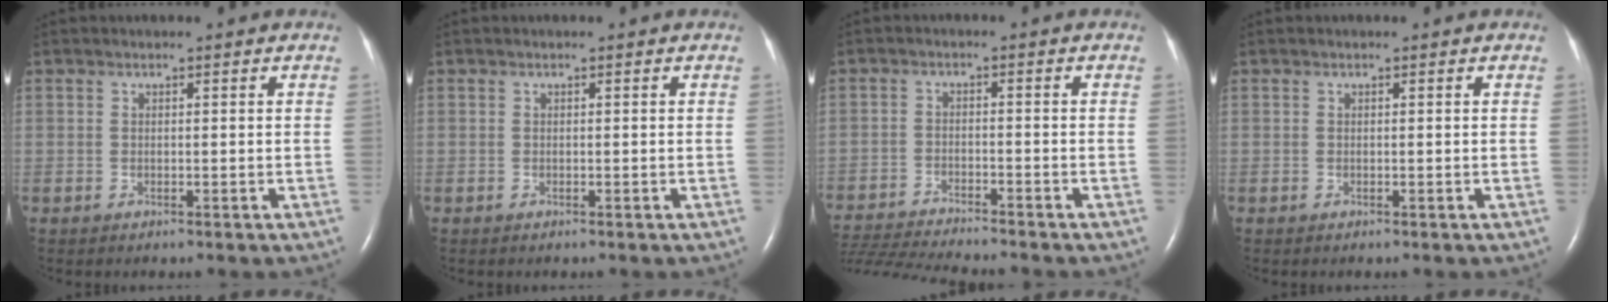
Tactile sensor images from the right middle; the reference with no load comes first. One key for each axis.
{"total": 0.0}
{"total": 12.9, "fx": -12.1, "fy": 0.1, "fz": 4.5, "tx": -0.080, "ty": -0.014, "tz": -0.197}
{"total": 0.0}